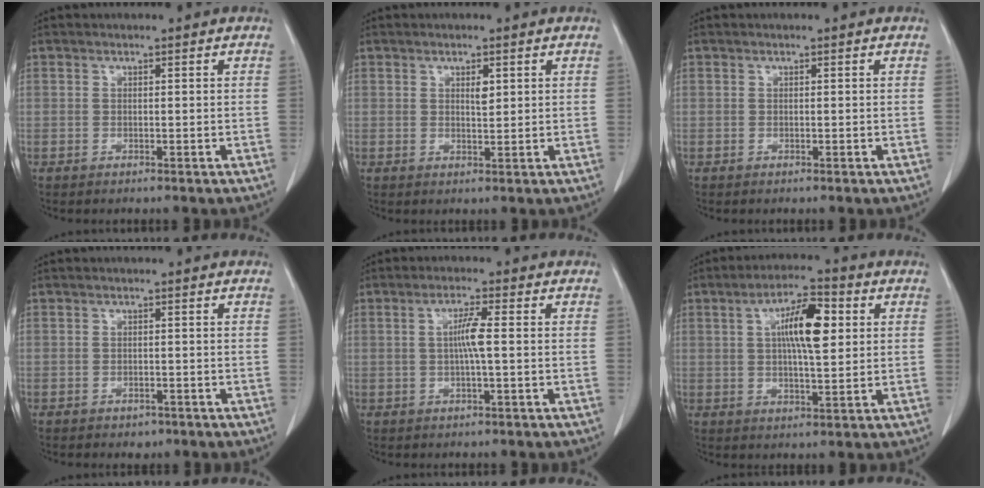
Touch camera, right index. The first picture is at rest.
{"total": 1.8, "force": [0.7, 0.6, 1.5], "torque": [-0.026, -0.003, 0.013]}
{"total": 0.0}
{"total": 1.6, "force": [-1.0, 1.1, 0.6], "torque": [-0.011, 0.002, -0.004]}
{"total": 3.7, "force": [0.1, 0.1, 3.7], "torque": [-0.071, 0.004, 0.002]}
{"total": 9.3, "force": [2.2, 2.2, 8.8], "torque": [-0.155, 0.013, 0.036]}